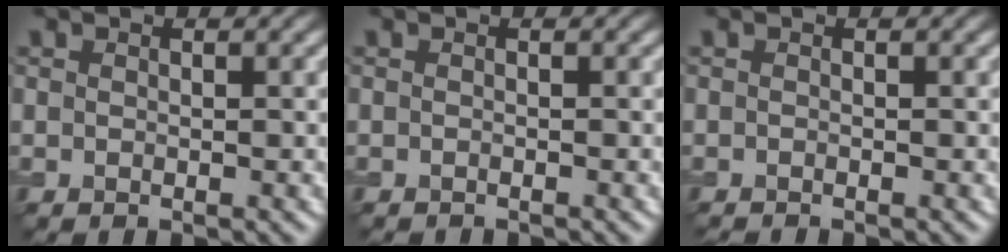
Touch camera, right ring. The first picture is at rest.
{"total": 0.8, "force": [-0.8, 0.0, 0.0], "torque": [0.003, -0.007, -0.014]}
{"total": 0.6, "force": [-0.6, 0.0, 0.1], "torque": [0.000, -0.006, -0.012]}